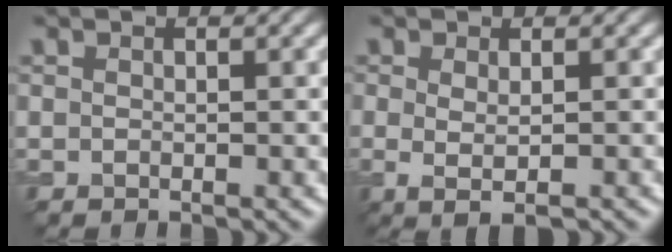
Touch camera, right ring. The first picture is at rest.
{"total": 1.8, "force": [-0.1, 0.4, 1.7], "torque": [-0.031, -0.006, 0.001]}